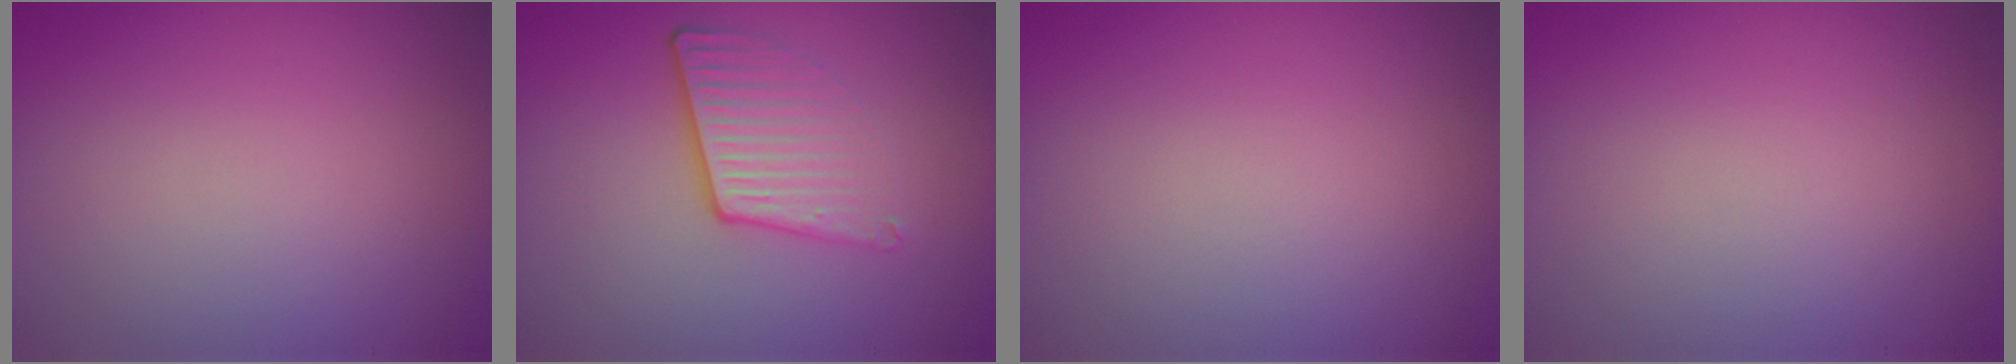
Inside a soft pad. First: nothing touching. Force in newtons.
{"total": 4.1, "press": 2.5, "slide": 3.2}
{"total": 0.0}
{"total": 0.0}